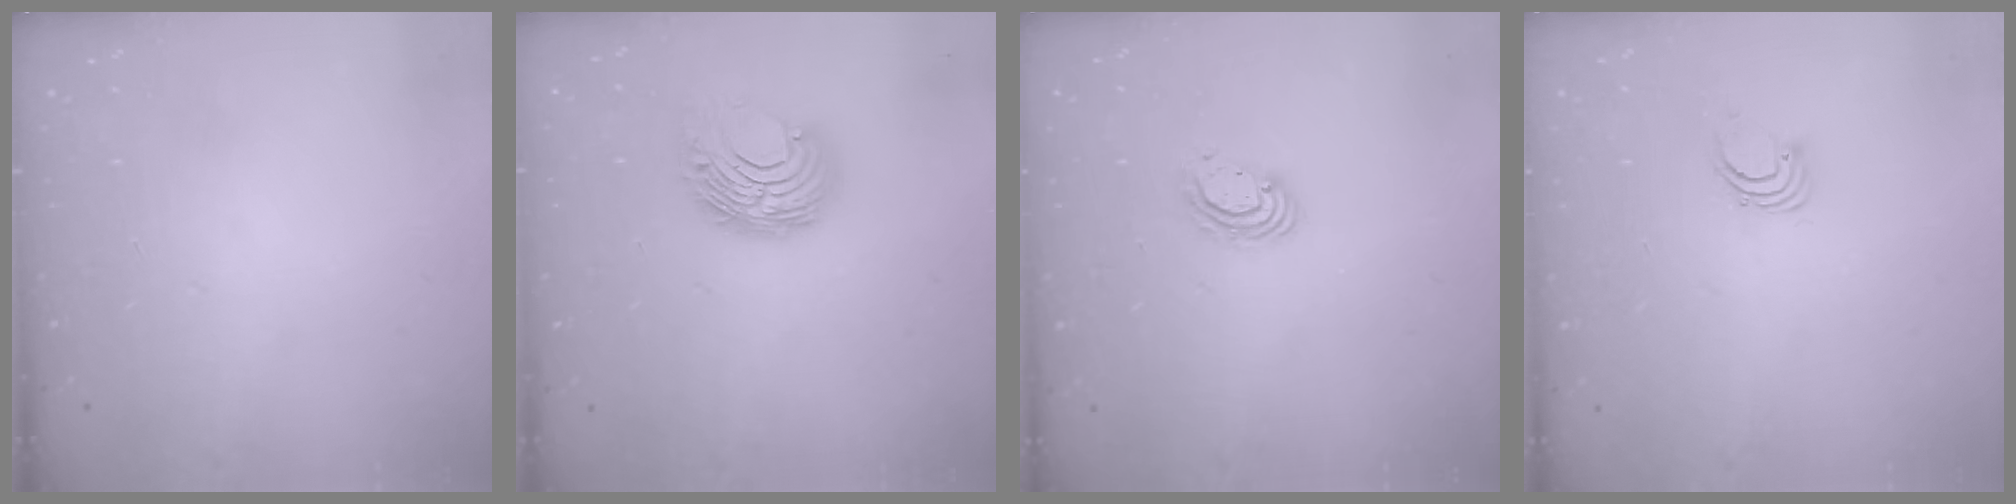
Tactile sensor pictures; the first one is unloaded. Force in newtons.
{"total": 8.6, "press": 8.6, "slide": 0.5}
{"total": 4.3, "press": 4.3, "slide": 0.2}
{"total": 2.2, "press": 2.2, "slide": 0.2}